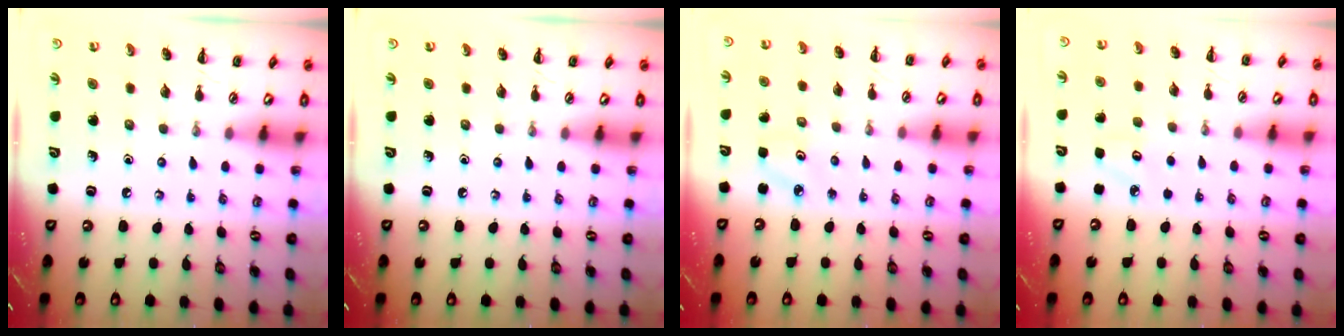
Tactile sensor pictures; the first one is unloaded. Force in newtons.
{"total": 0.0}
{"total": 2.5, "press": 2.4, "slide": 0.7}
{"total": 3.5, "press": 3.3, "slide": 1.1}